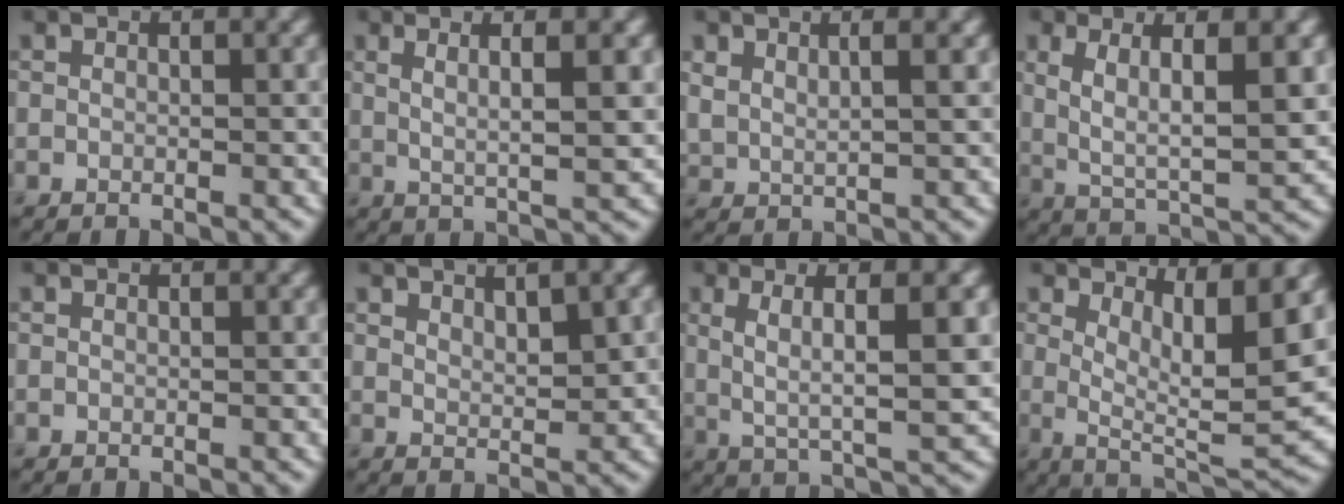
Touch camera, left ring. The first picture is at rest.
{"total": 4.6, "force": [1.6, 1.0, 4.2], "torque": [-0.063, -0.002, 0.025]}
{"total": 2.4, "force": [1.4, 0.8, 1.7], "torque": [-0.028, -0.003, 0.026]}
{"total": 5.8, "force": [1.7, 1.9, 5.3], "torque": [-0.101, -0.006, 0.033]}
{"total": 0.0}
{"total": 2.7, "force": [1.8, 0.7, 1.9], "torque": [-0.030, -0.002, 0.033]}
{"total": 6.4, "force": [1.5, 1.5, 6.1], "torque": [-0.106, 0.003, 0.029]}
{"total": 7.7, "force": [2.8, 2.0, 6.9], "torque": [-0.106, -0.018, 0.052]}